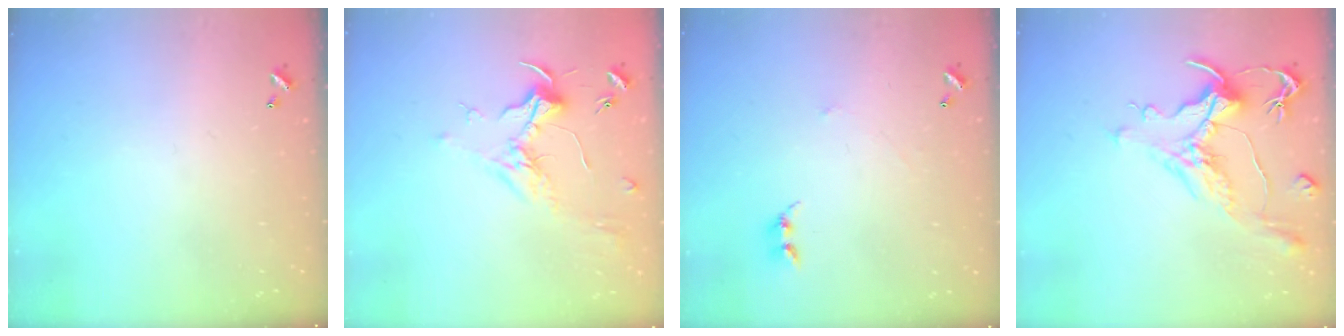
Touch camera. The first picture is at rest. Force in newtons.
{"total": 1.8, "press": 1.7, "slide": 0.6}
{"total": 2.6, "press": 2.6, "slide": 0.3}
{"total": 1.1, "press": 0.0, "slide": 1.1}